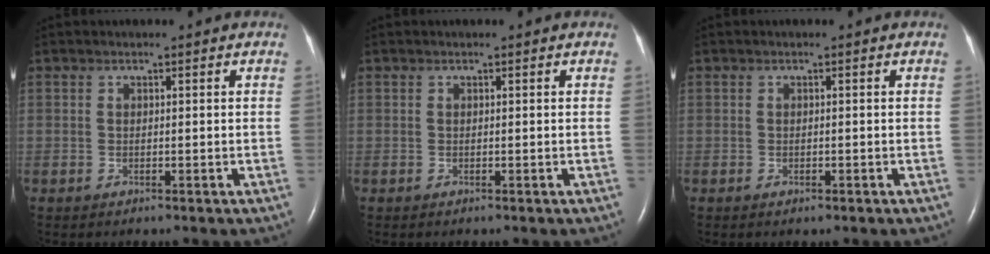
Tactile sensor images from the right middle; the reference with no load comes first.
{"total": 0.0}
{"total": 0.7, "force": [-0.4, 0.3, 0.5], "torque": [-0.010, -0.001, -0.003]}